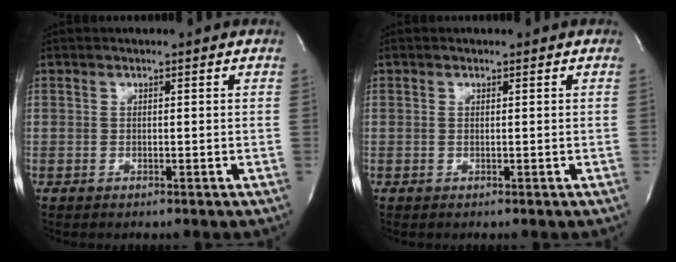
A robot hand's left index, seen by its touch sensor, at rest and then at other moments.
{"total": 0.0}